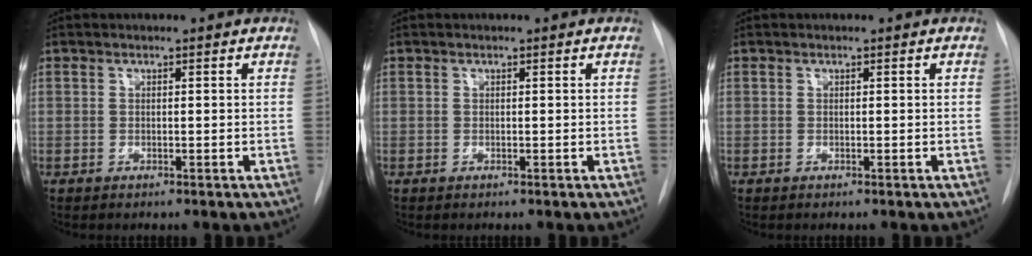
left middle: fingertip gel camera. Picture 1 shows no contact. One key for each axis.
{"total": 0.0}
{"total": 0.0}